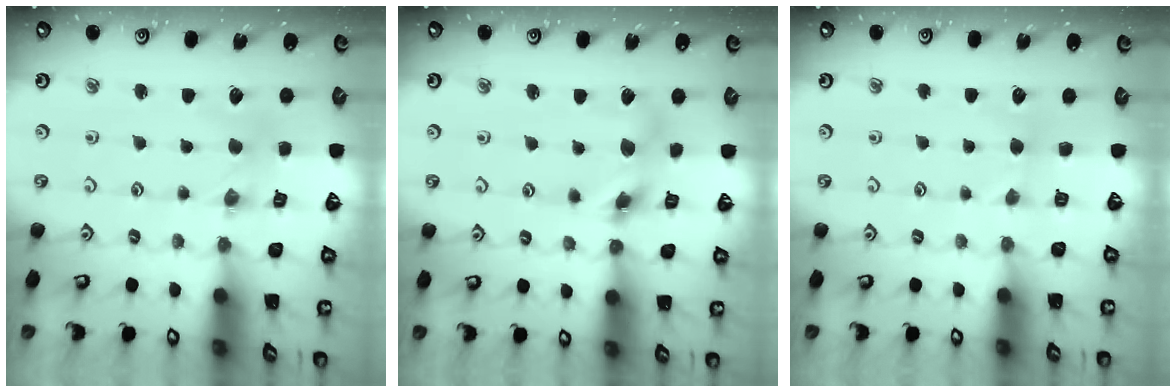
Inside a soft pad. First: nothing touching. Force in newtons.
{"total": 8.3, "press": 8.3, "slide": 0.9}
{"total": 1.6, "press": 1.5, "slide": 0.2}